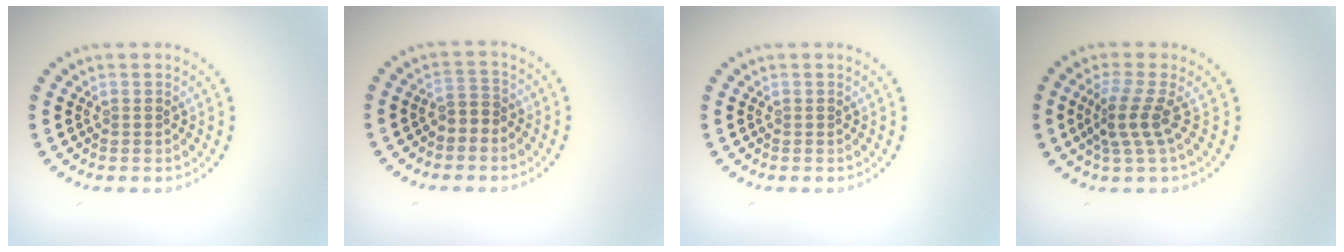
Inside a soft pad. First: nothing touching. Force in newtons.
{"total": 1.7, "press": 1.4, "slide": 0.9}
{"total": 0.0}
{"total": 3.0, "press": 2.1, "slide": 2.1}